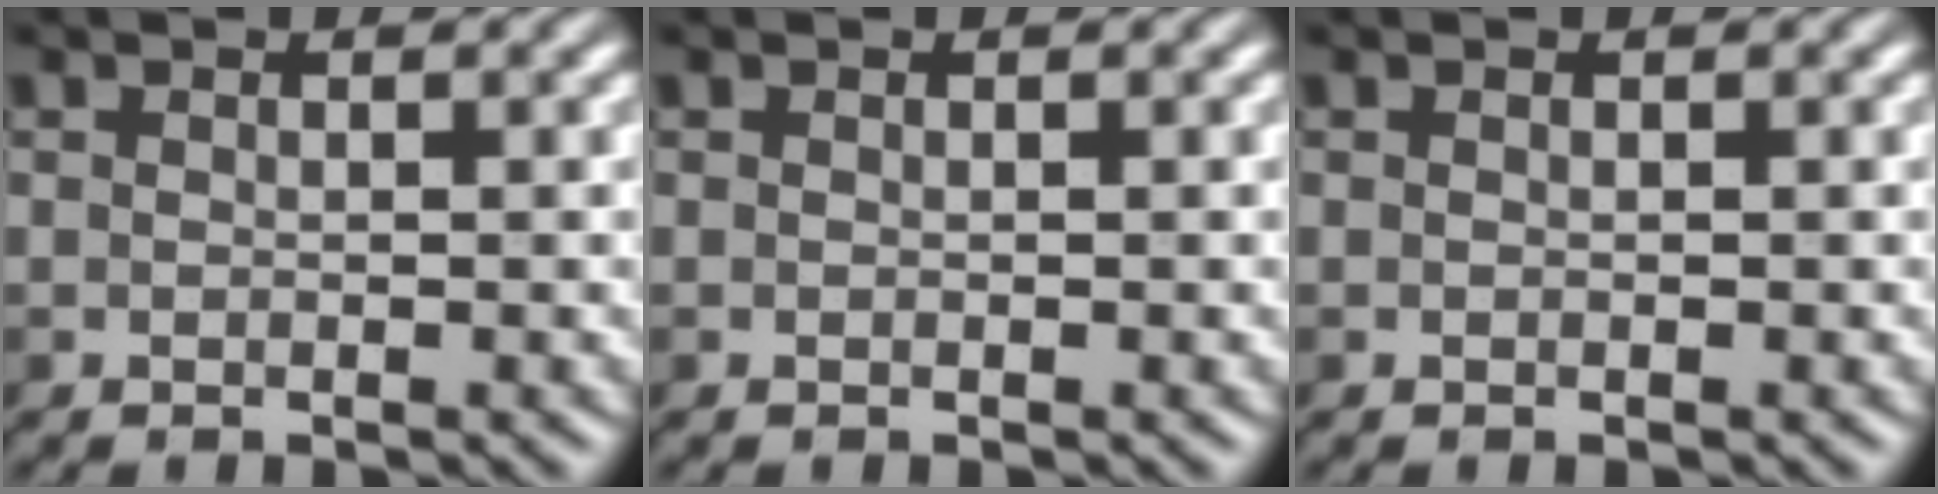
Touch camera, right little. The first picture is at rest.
{"total": 0.0}
{"total": 0.0}